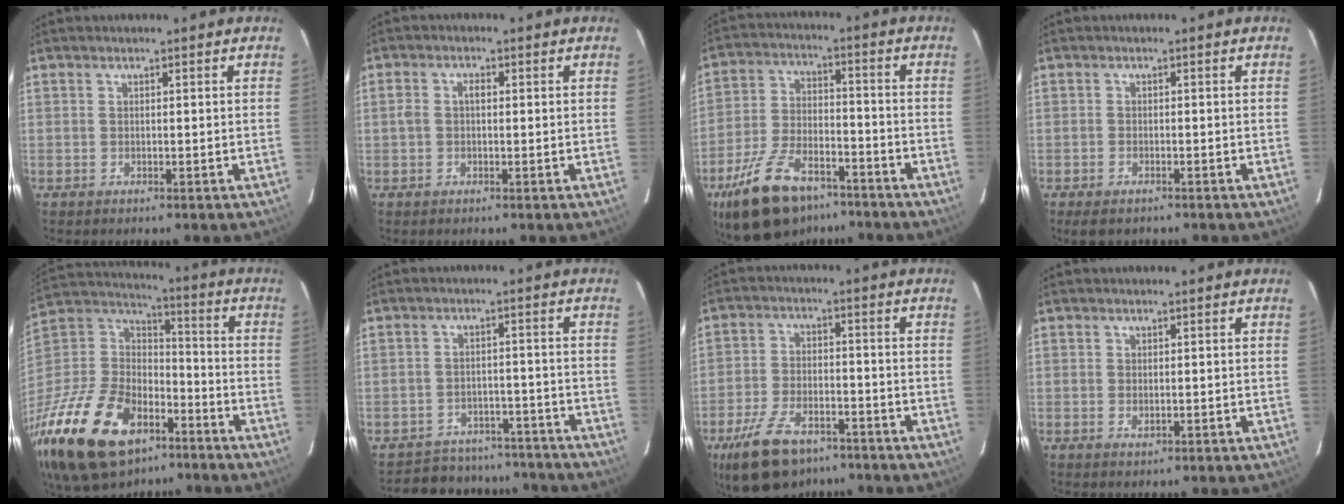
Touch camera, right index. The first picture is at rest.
{"total": 2.5, "force": [0.0, 1.6, 1.9], "torque": [-0.037, 0.008, -0.002]}
{"total": 18.0, "force": [-12.6, 8.3, 9.8], "torque": [-0.208, -0.014, -0.215]}
{"total": 3.2, "force": [-2.4, 1.5, 1.5], "torque": [-0.037, -0.009, -0.039]}
{"total": 34.2, "force": [-19.8, 19.3, 20.2], "torque": [-0.460, -0.019, -0.316]}
{"total": 14.3, "force": [-12.8, 5.7, 2.8], "torque": [-0.070, 0.032, -0.158]}
{"total": 13.4, "force": [-9.1, 6.7, 7.3], "torque": [-0.165, -0.009, -0.157]}
{"total": 1.0, "force": [-0.1, 0.7, 0.8], "torque": [-0.013, 0.000, 0.000]}